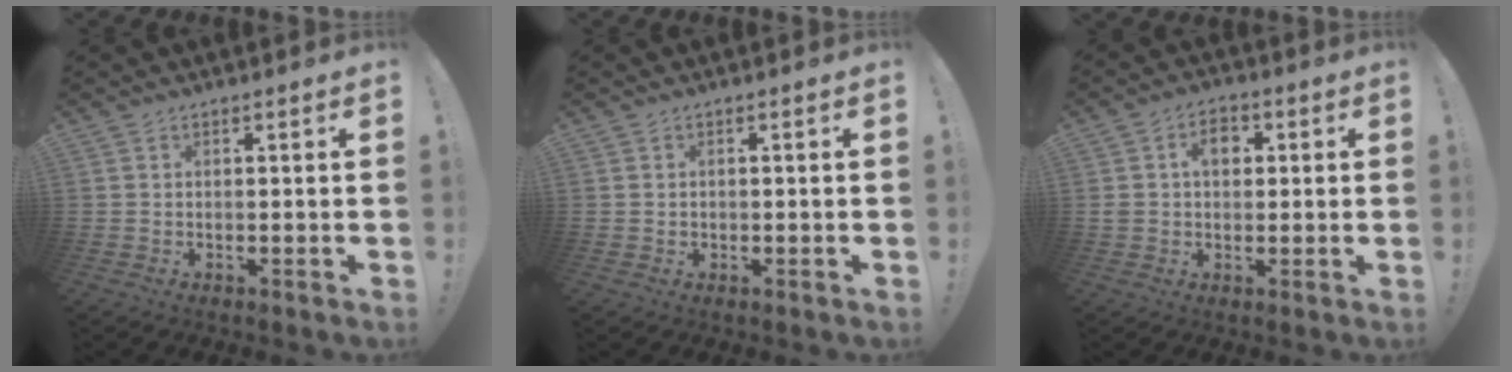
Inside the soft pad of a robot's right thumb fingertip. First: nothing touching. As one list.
[{"total": 0.6, "force": [-0.1, 0.6, 0.0], "torque": [-0.006, 0.005, 0.000]}, {"total": 7.1, "force": [1.6, 5.3, 4.4], "torque": [-0.068, 0.009, 0.026]}]